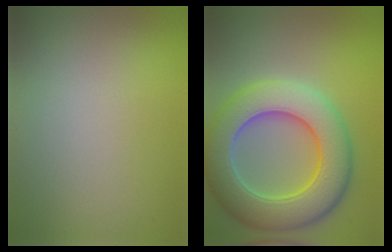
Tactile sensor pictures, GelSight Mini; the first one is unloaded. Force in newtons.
{"total": 10.3, "press": 10.3, "slide": 0.9}